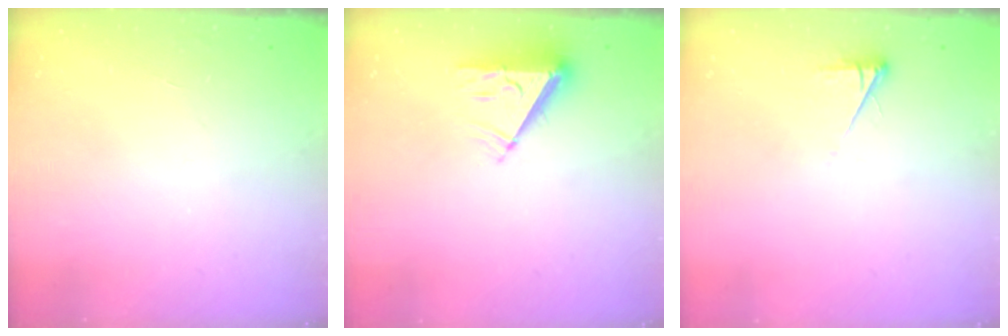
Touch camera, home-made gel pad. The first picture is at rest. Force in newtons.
{"total": 5.8, "press": 5.8, "slide": 0.8}
{"total": 2.6, "press": 2.6, "slide": 0.4}